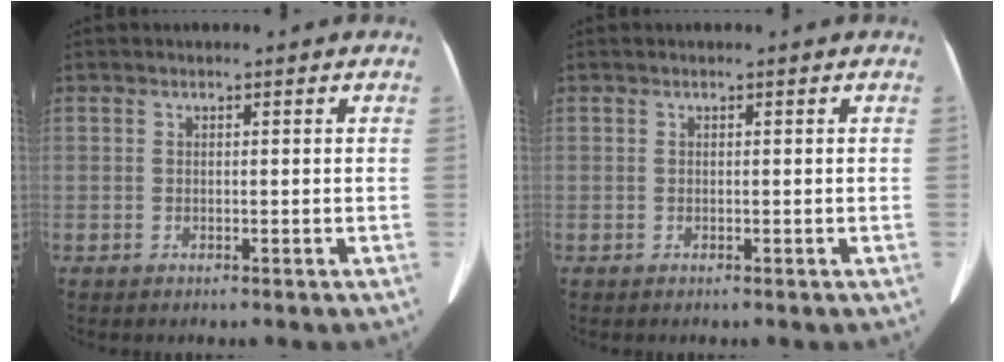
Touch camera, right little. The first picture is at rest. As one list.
[{"total": 0.0}]